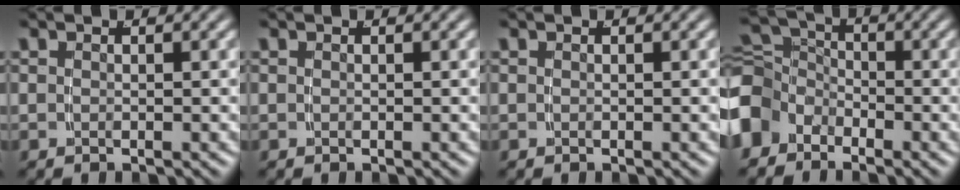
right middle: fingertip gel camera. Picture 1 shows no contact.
{"total": 0.0}
{"total": 0.0}
{"total": 6.2, "force": [-2.1, 5.3, 2.5], "torque": [-0.065, -0.024, -0.035]}